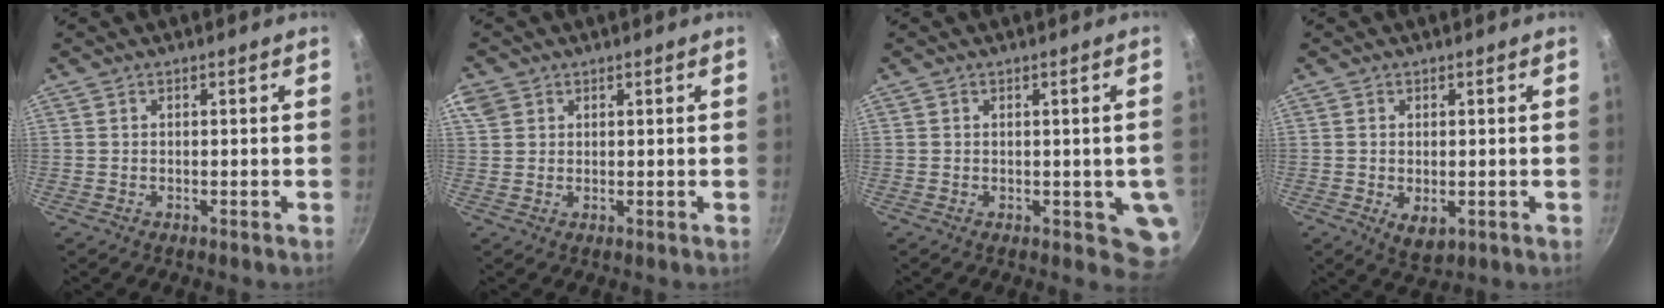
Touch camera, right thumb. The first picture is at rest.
{"total": 4.5, "force": [2.0, 3.7, 1.8], "torque": [-0.027, 0.005, 0.037]}
{"total": 5.2, "force": [-0.4, 3.1, 4.2], "torque": [-0.034, -0.009, -0.004]}
{"total": 4.2, "force": [-0.7, 2.5, 3.3], "torque": [-0.052, -0.015, -0.006]}